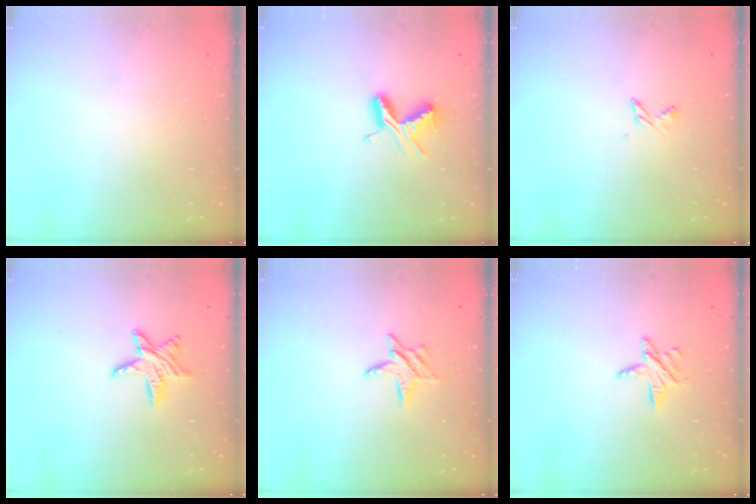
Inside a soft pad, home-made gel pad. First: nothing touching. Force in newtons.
{"total": 7.6, "press": 7.6, "slide": 0.6}
{"total": 2.5, "press": 2.5, "slide": 0.5}
{"total": 7.9, "press": 7.9, "slide": 0.4}
{"total": 7.1, "press": 7.1, "slide": 0.7}
{"total": 5.5, "press": 5.5, "slide": 0.6}